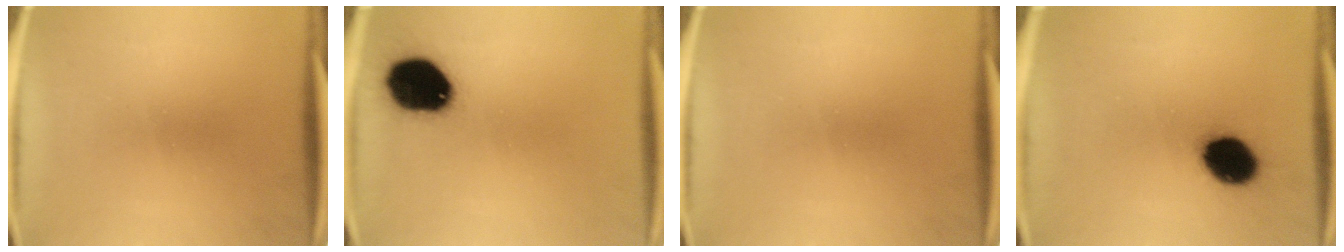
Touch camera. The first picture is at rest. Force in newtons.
{"total": 16.3}
{"total": 0.0}
{"total": 11.8}